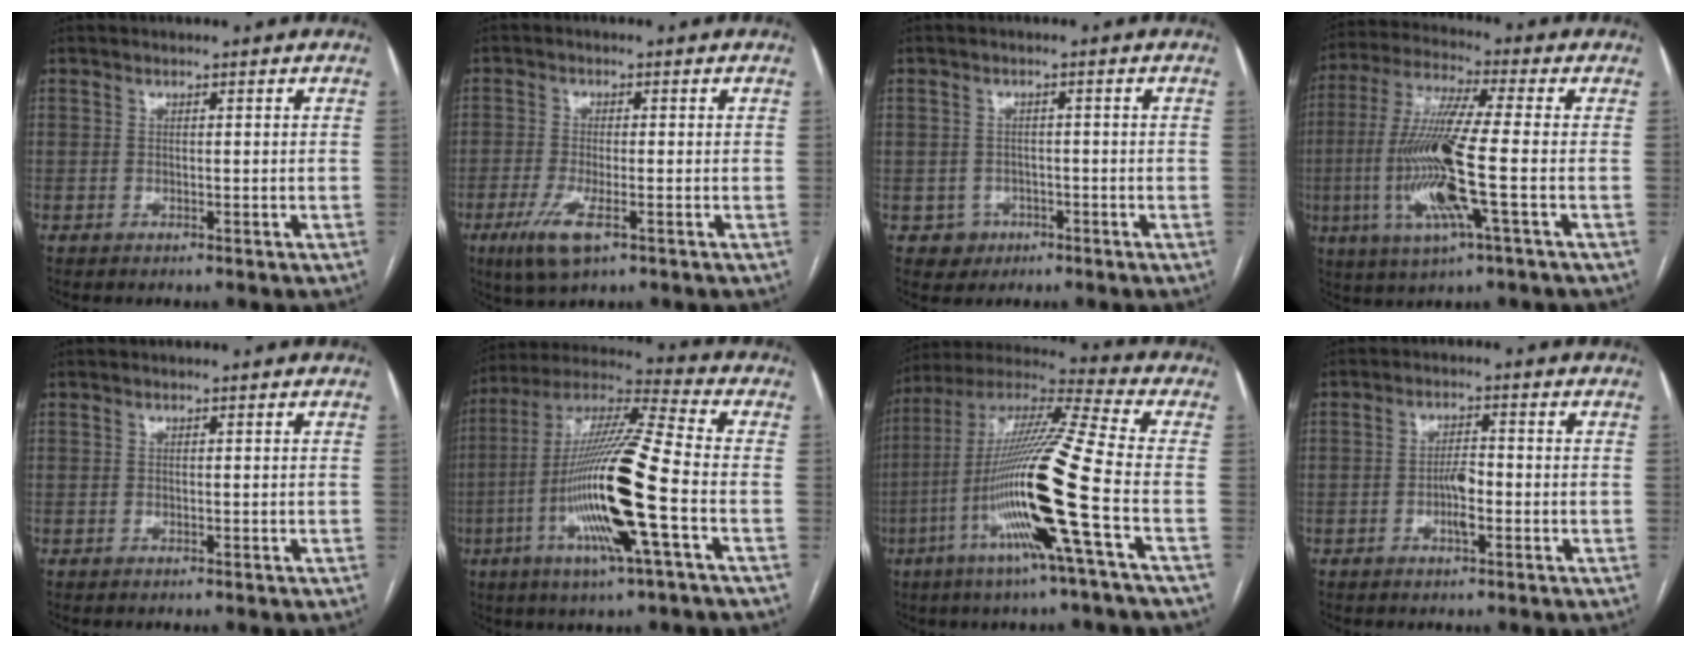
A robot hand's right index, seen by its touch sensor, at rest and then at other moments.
{"total": 6.1, "force": [-3.0, 1.3, 5.1], "torque": [-0.110, -0.017, -0.054]}
{"total": 3.1, "force": [-1.3, 2.8, -0.1], "torque": [0.012, 0.013, -0.017]}
{"total": 14.9, "force": [-2.9, 0.4, 14.6], "torque": [-0.307, -0.013, -0.062]}
{"total": 0.0}
{"total": 18.8, "force": [-5.1, 0.3, 18.1], "torque": [-0.364, -0.012, -0.104]}
{"total": 19.8, "force": [-6.3, -1.3, 18.8], "torque": [-0.381, -0.019, -0.132]}
{"total": 3.6, "force": [-1.1, 0.9, 3.3], "torque": [-0.060, 0.002, -0.019]}